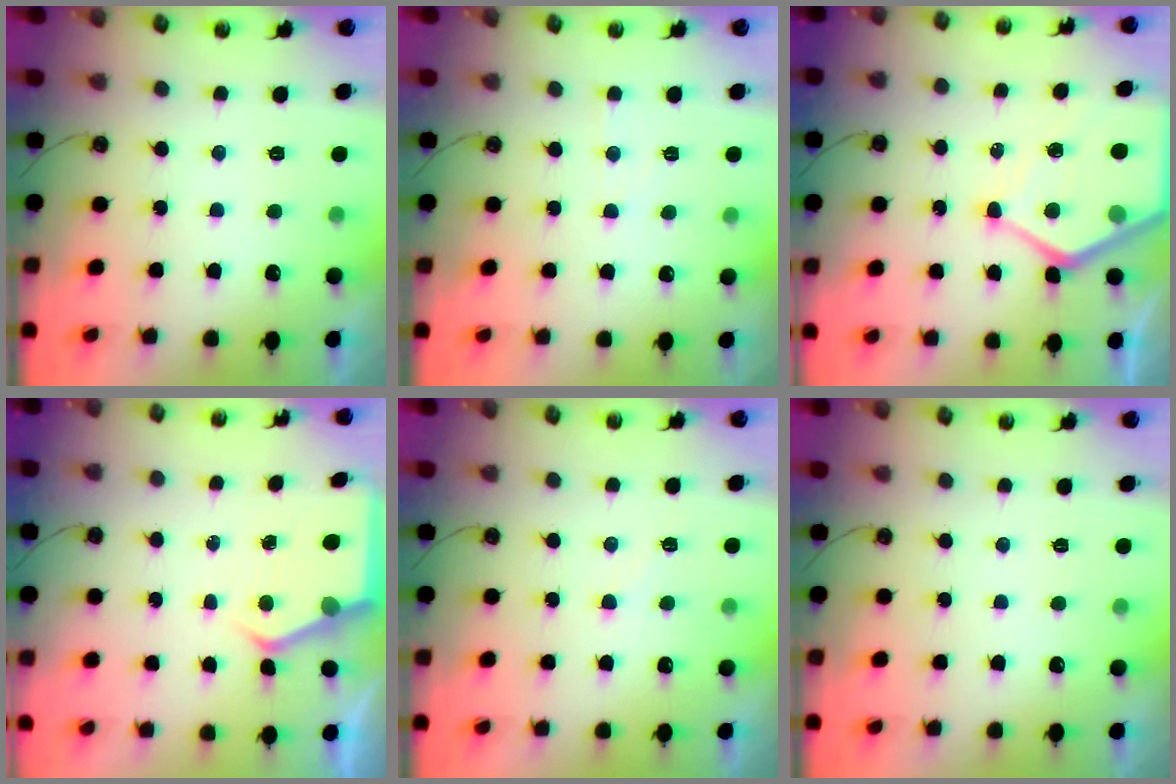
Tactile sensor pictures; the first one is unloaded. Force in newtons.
{"total": 3.6, "press": 3.6, "slide": 0.5}
{"total": 12.3, "press": 12.2, "slide": 1.2}
{"total": 4.5, "press": 4.5, "slide": 0.7}
{"total": 4.8, "press": 4.8, "slide": 0.6}
{"total": 0.0}